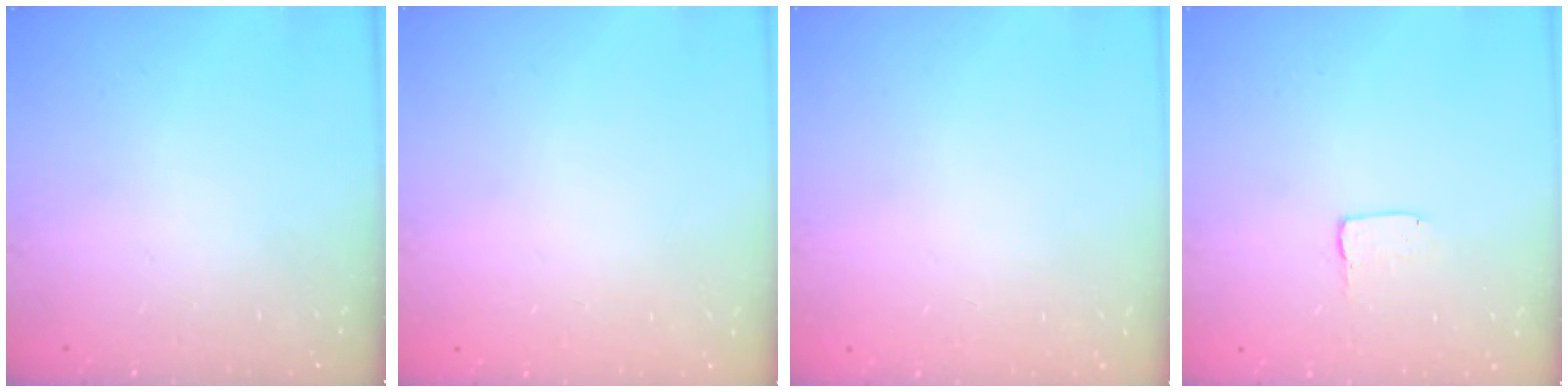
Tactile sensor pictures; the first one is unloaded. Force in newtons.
{"total": 0.0}
{"total": 0.0}
{"total": 1.7, "press": 1.6, "slide": 0.1}